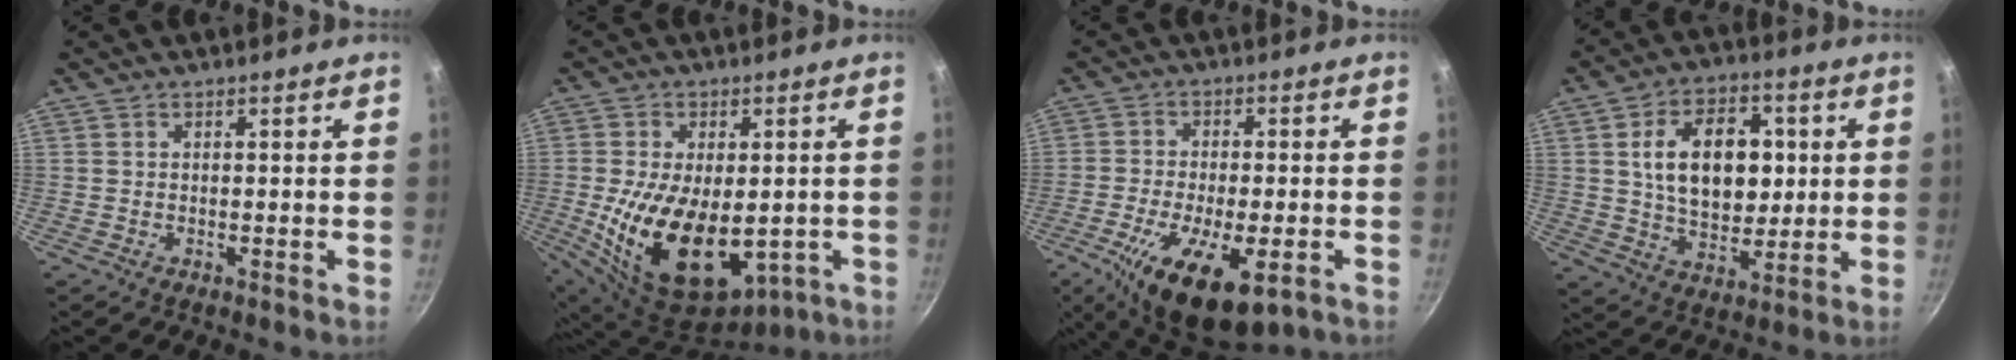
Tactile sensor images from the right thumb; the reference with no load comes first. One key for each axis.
{"total": 19.3, "fx": -2.6, "fy": 11.8, "fz": 15.1, "tx": -0.263, "ty": -0.014, "tz": -0.017}
{"total": 16.0, "fx": -7.0, "fy": 6.3, "fz": 12.9, "tx": -0.227, "ty": -0.007, "tz": -0.113}
{"total": 16.3, "fx": 2.8, "fy": 10.9, "fz": 11.9, "tx": -0.151, "ty": -0.001, "tz": 0.047}